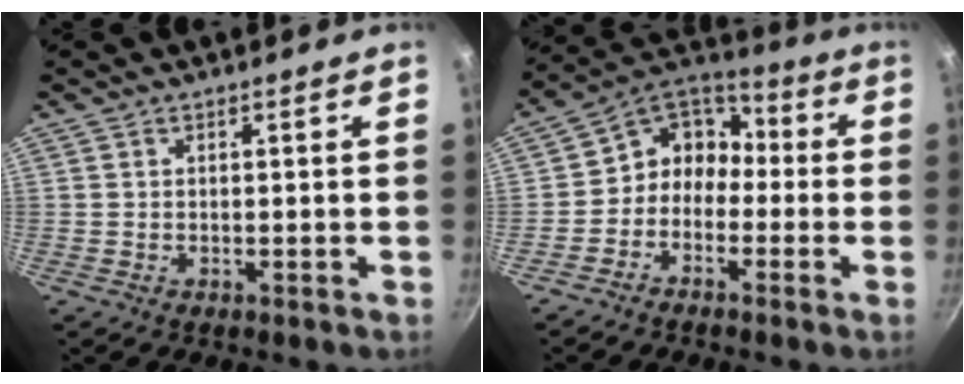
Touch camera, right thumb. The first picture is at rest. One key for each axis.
{"total": 8.9, "fx": -2.3, "fy": 7.5, "fz": 4.3, "tx": -0.038, "ty": 0.055, "tz": -0.069}